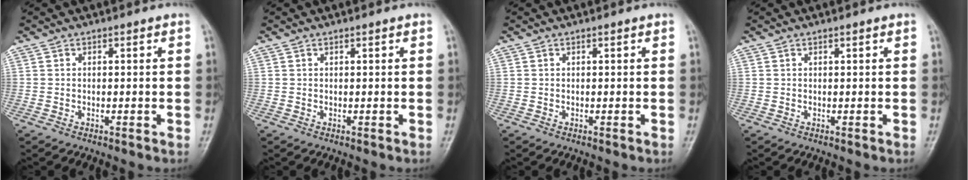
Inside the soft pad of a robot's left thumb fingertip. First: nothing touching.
{"total": 0.0}
{"total": 0.0}
{"total": 0.0}